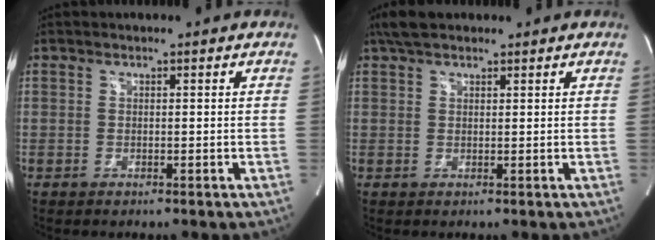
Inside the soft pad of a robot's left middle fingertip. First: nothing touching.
{"total": 4.0, "force": [3.1, 1.6, 1.8], "torque": [-0.041, 0.020, 0.059]}